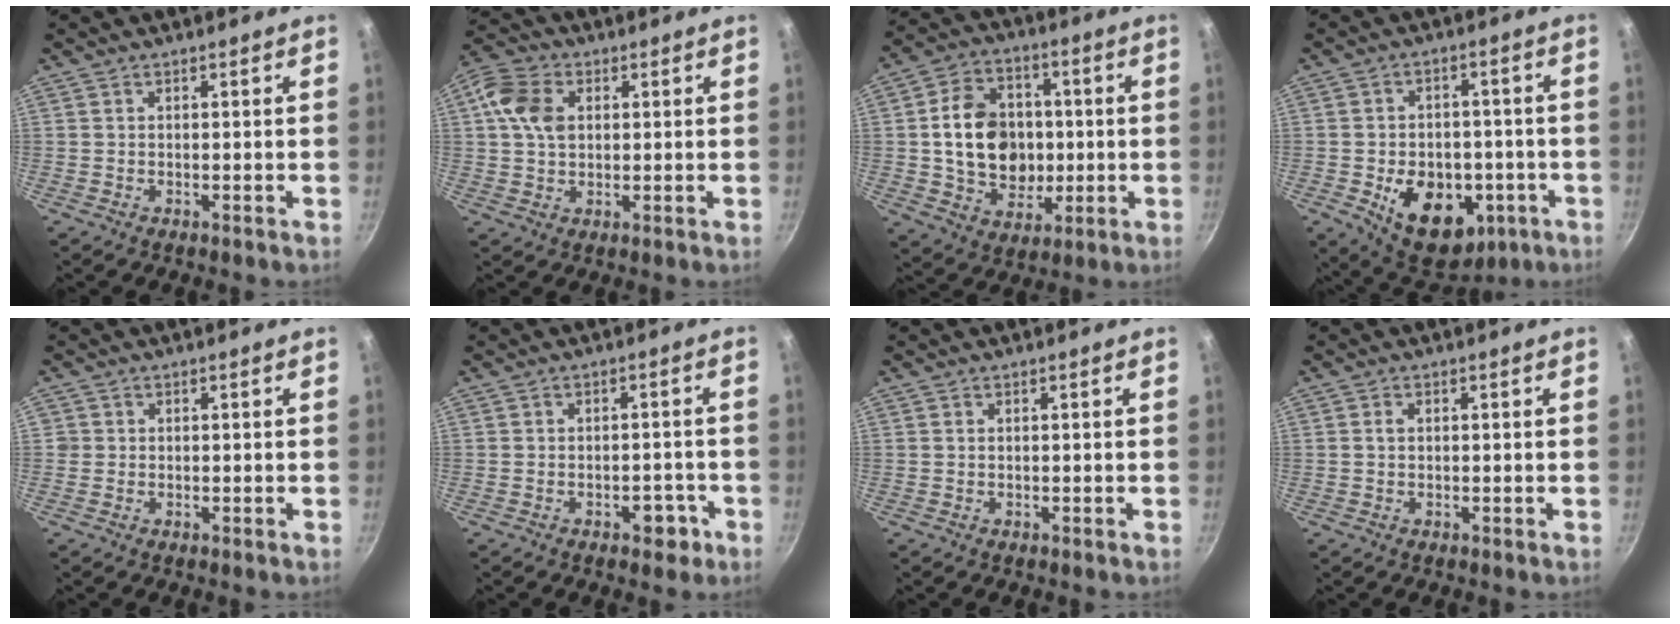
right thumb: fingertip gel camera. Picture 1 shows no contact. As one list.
[{"total": 8.8, "force": [1.8, 6.3, 5.8], "torque": [-0.097, 0.009, 0.023]}, {"total": 16.1, "force": [0.3, 12.9, 9.6], "torque": [-0.125, 0.019, 0.009]}, {"total": 16.4, "force": [-4.8, 11.6, 10.6], "torque": [-0.121, 0.014, -0.050]}, {"total": 1.0, "force": [0.0, 1.0, 0.2], "torque": [0.004, 0.004, -0.003]}, {"total": 3.9, "force": [-2.1, 2.4, 2.3], "torque": [-0.008, 0.021, -0.018]}, {"total": 0.0}, {"total": 1.1, "force": [0.2, 0.7, 0.7], "torque": [-0.014, 0.004, 0.002]}]